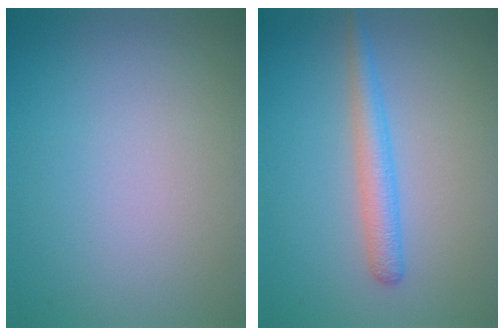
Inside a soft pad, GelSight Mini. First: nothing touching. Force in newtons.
{"total": 2.6, "press": 2.6, "slide": 0.1}